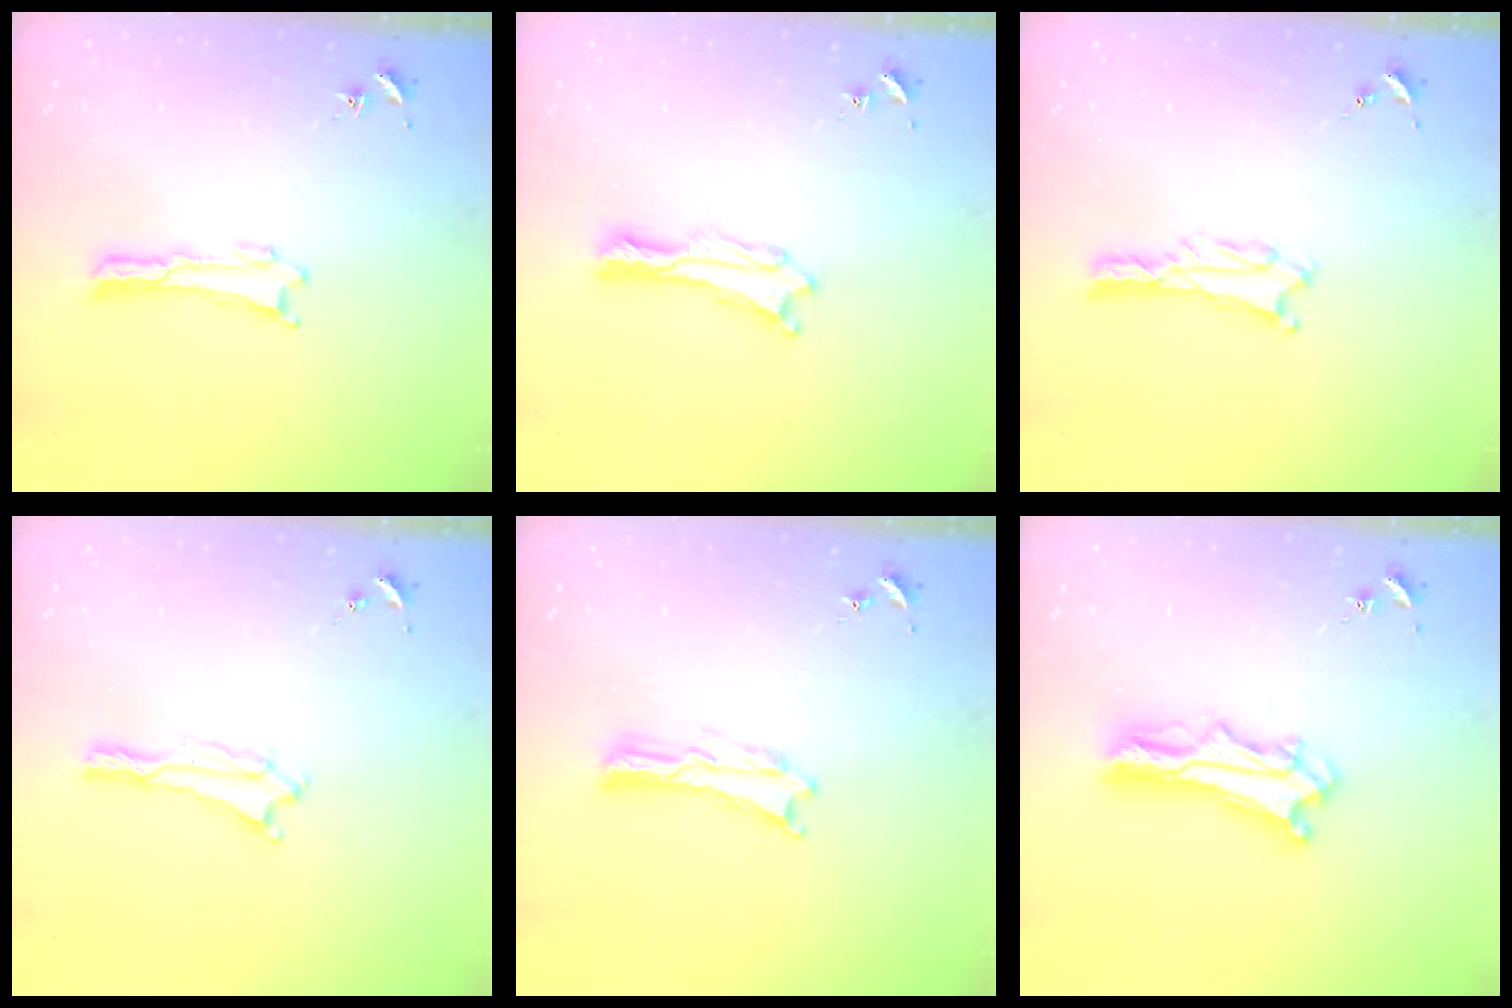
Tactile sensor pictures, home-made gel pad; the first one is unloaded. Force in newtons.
{"total": 0.8, "press": 0.7, "slide": 0.2}
{"total": 2.0, "press": 2.0, "slide": 0.3}
{"total": 0.0}
{"total": 0.0}
{"total": 6.8, "press": 6.8, "slide": 0.6}